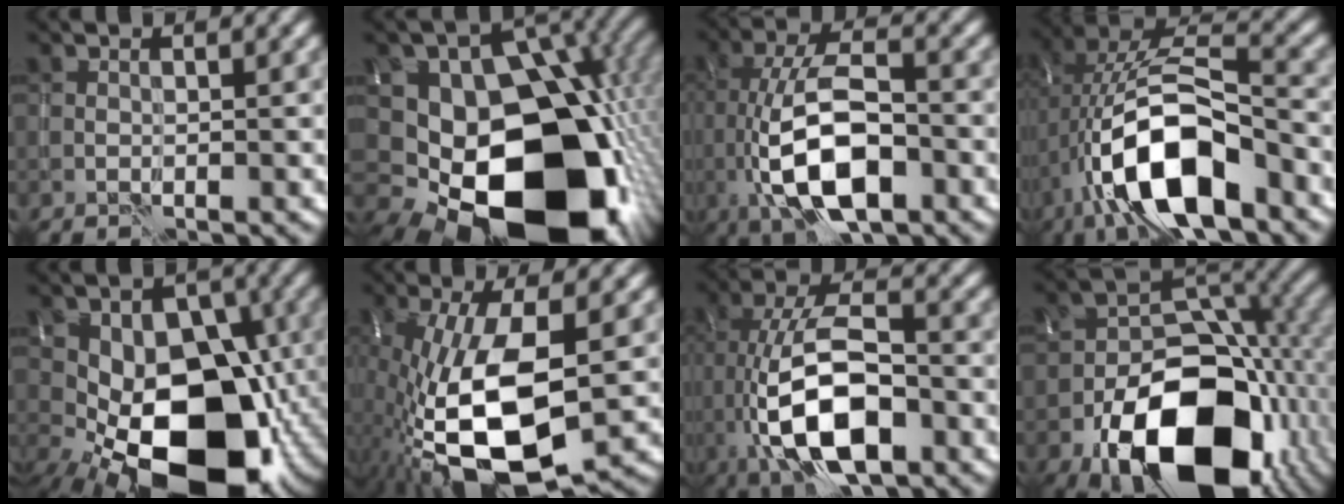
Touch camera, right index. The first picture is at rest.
{"total": 18.8, "force": [-3.3, 12.8, 13.4], "torque": [-0.204, -0.030, -0.039]}
{"total": 9.8, "force": [-2.4, 4.3, 8.5], "torque": [-0.161, -0.001, -0.045]}
{"total": 12.4, "force": [-5.0, 5.4, 10.0], "torque": [-0.191, 0.015, -0.090]}
{"total": 15.0, "force": [-3.5, 9.0, 11.5], "torque": [-0.141, 0.009, -0.064]}
{"total": 14.5, "force": [-3.5, 6.6, 12.4], "torque": [-0.265, -0.027, -0.057]}
{"total": 11.0, "force": [-3.2, 4.7, 9.4], "torque": [-0.179, 0.001, -0.060]}
{"total": 16.0, "force": [-7.2, 9.6, 10.6], "torque": [-0.159, -0.029, -0.112]}